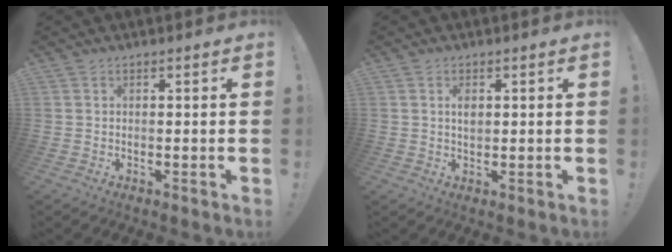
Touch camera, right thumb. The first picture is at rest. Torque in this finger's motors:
{"motor_torque": [0.21, 0.01, 0.62, -0.61, 0.05]}